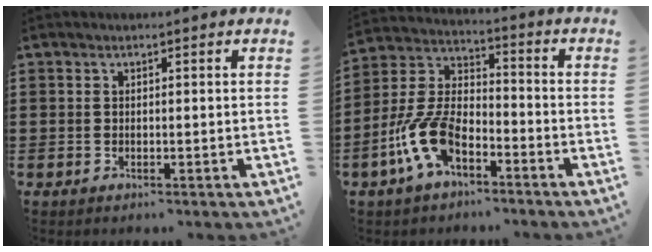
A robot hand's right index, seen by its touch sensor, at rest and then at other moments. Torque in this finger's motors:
{"motor_torque": [0.97, 0.94, 0.98, 0.21]}